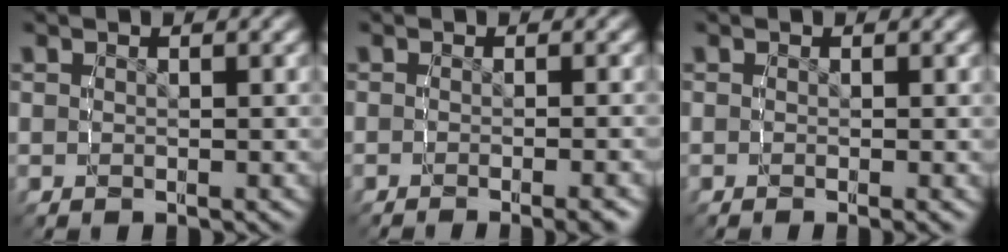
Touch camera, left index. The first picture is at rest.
{"total": 2.9, "force": [-2.2, 0.3, 1.9], "torque": [-0.022, 0.000, -0.034]}
{"total": 1.2, "force": [-0.8, 0.2, 0.9], "torque": [-0.005, 0.002, -0.013]}